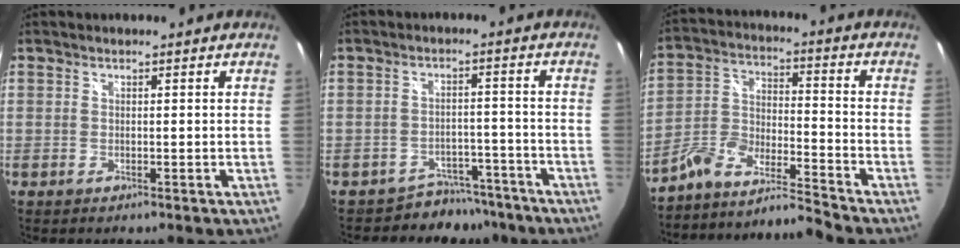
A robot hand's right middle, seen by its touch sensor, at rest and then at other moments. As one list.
[{"total": 7.4, "force": [-6.4, 3.7, -0.1], "torque": [0.002, 0.022, -0.087]}, {"total": 9.5, "force": [-8.0, 1.4, 4.9], "torque": [-0.104, 0.009, -0.155]}]